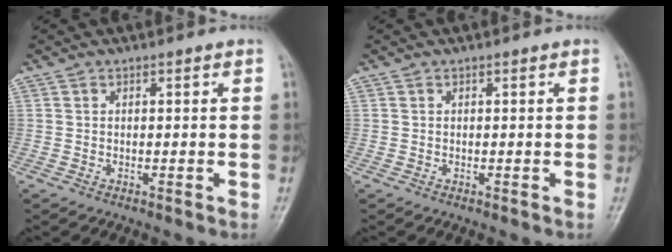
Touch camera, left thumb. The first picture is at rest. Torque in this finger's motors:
{"motor_torque": [0.00, 0.01, -0.01, -0.03, 0.00]}